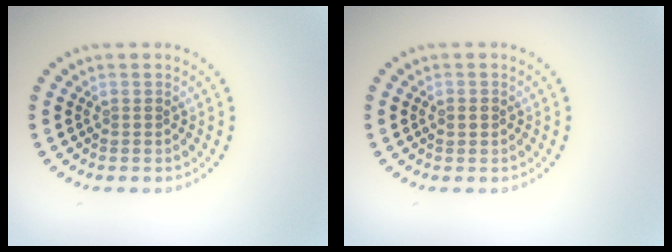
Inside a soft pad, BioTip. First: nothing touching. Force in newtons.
{"total": 1.2, "press": 1.2, "slide": 0.1}